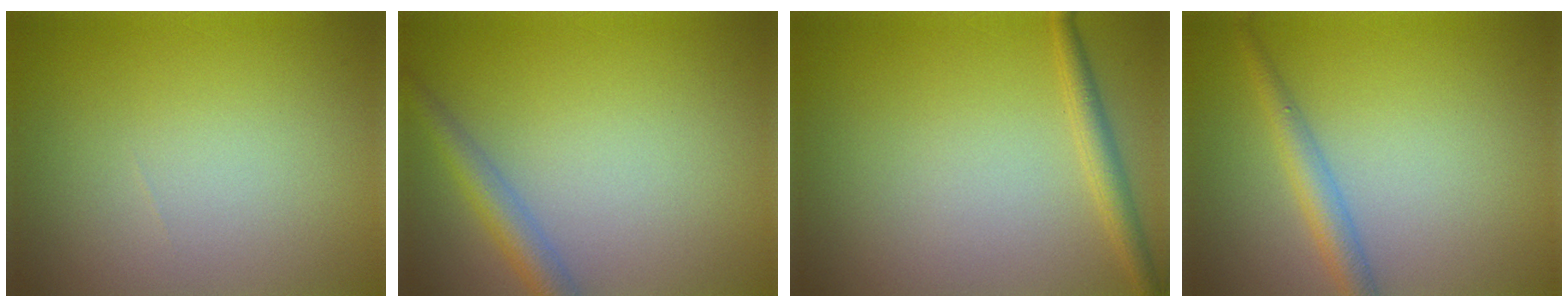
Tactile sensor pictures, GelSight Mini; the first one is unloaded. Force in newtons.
{"total": 2.7, "press": 2.7, "slide": 0.1}
{"total": 1.8, "press": 1.8, "slide": 0.1}
{"total": 2.6, "press": 2.6, "slide": 0.1}